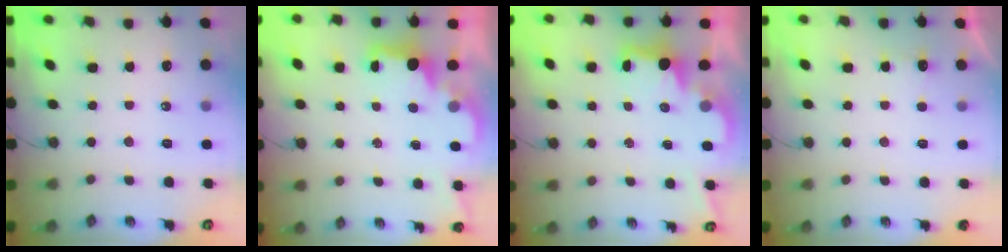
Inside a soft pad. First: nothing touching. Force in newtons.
{"total": 2.3, "press": 2.1, "slide": 0.7}
{"total": 2.1, "press": 1.9, "slide": 0.8}
{"total": 1.9, "press": 1.8, "slide": 0.8}